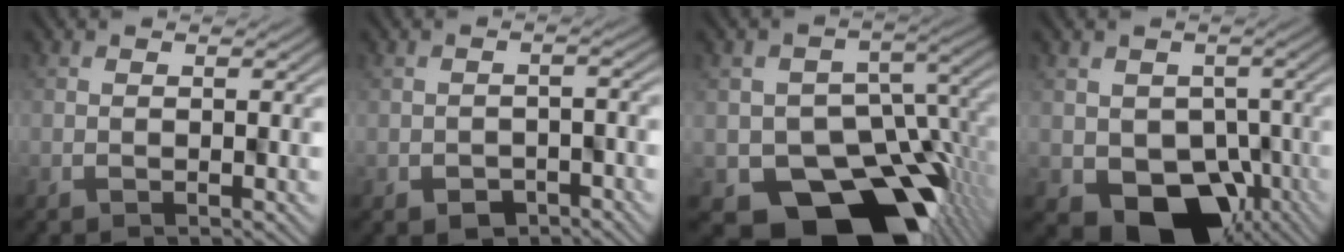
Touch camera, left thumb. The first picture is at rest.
{"total": 3.2, "force": [-2.0, 1.9, 1.6], "torque": [-0.017, -0.003, -0.028]}
{"total": 14.8, "force": [-7.1, 10.0, 8.2], "torque": [-0.103, -0.051, -0.103]}
{"total": 10.8, "force": [-4.0, 8.0, 6.0], "torque": [-0.083, -0.037, -0.049]}